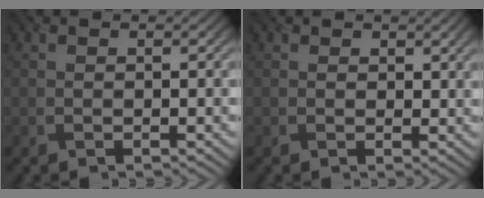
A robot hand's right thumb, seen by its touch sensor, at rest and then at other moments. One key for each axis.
{"total": 1.1, "fx": 0.9, "fy": 0.5, "fz": 0.3, "tx": -0.007, "ty": -0.005, "tz": 0.019}